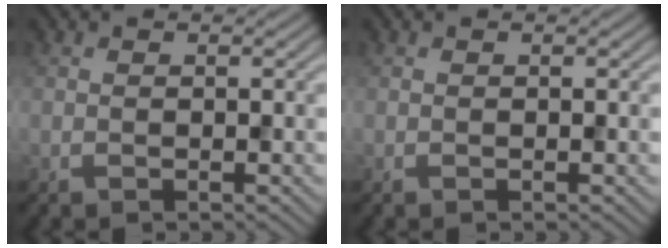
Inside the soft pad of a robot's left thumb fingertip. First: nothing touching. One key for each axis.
{"total": 0.0}